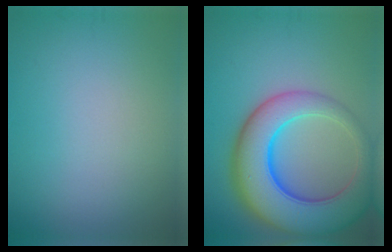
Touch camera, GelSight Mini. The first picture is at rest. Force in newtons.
{"total": 10.9, "press": 10.9, "slide": 0.7}